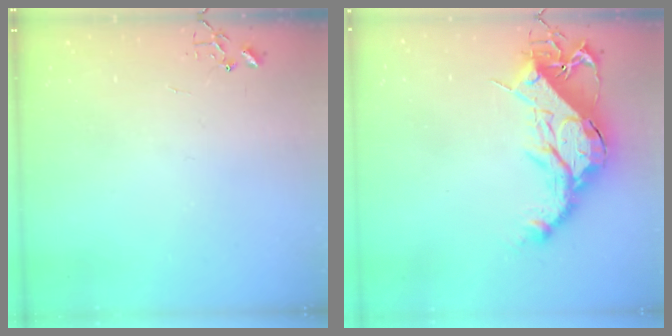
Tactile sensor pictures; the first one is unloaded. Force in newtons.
{"total": 19.8, "press": 19.8, "slide": 1.2}